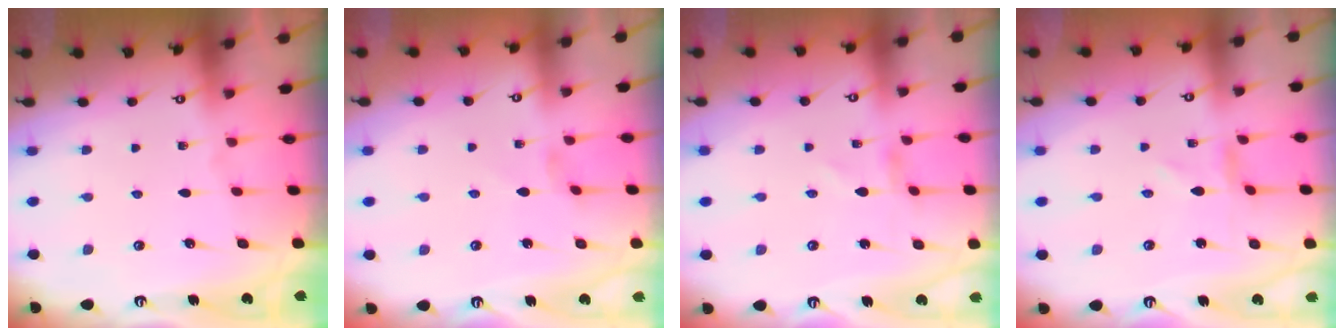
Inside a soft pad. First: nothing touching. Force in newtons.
{"total": 0.5, "press": 0.5, "slide": 0.2}
{"total": 1.0, "press": 1.0, "slide": 0.1}
{"total": 1.2, "press": 1.2, "slide": 0.2}